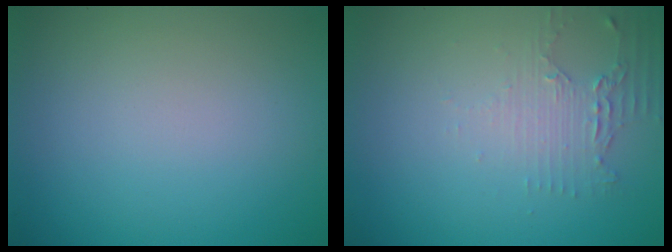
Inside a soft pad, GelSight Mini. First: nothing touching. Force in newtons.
{"total": 2.0, "press": 1.6, "slide": 1.1}